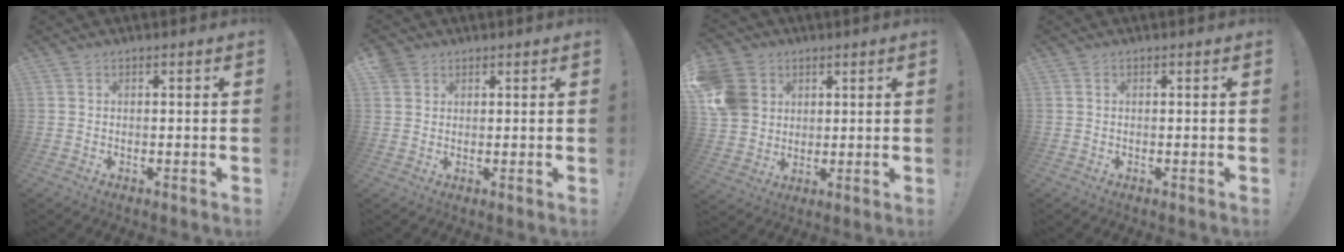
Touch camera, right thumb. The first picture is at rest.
{"total": 2.7, "force": [1.7, 2.0, 0.6], "torque": [-0.011, -0.007, 0.032]}
{"total": 12.0, "force": [3.5, 10.5, 4.8], "torque": [-0.088, -0.010, 0.072]}
{"total": 0.0}